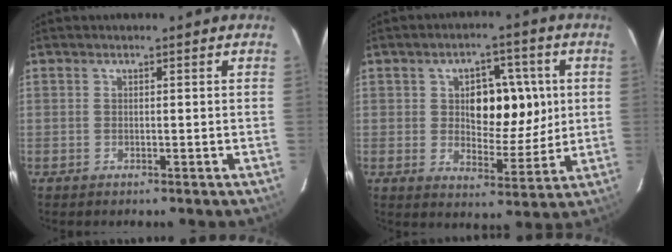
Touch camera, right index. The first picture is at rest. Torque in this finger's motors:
{"motor_torque": [0.87, 0.67, 0.23, 0.05]}